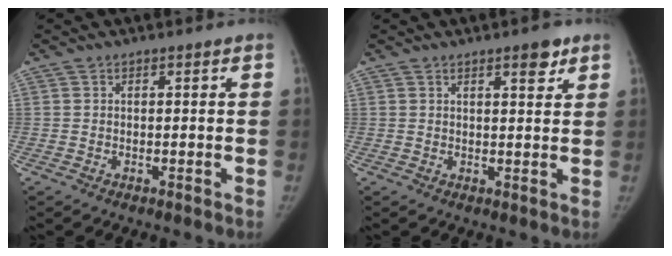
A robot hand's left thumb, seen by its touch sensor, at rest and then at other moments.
{"total": 3.7, "force": [2.4, 1.1, 2.6], "torque": [-0.026, -0.013, 0.032]}